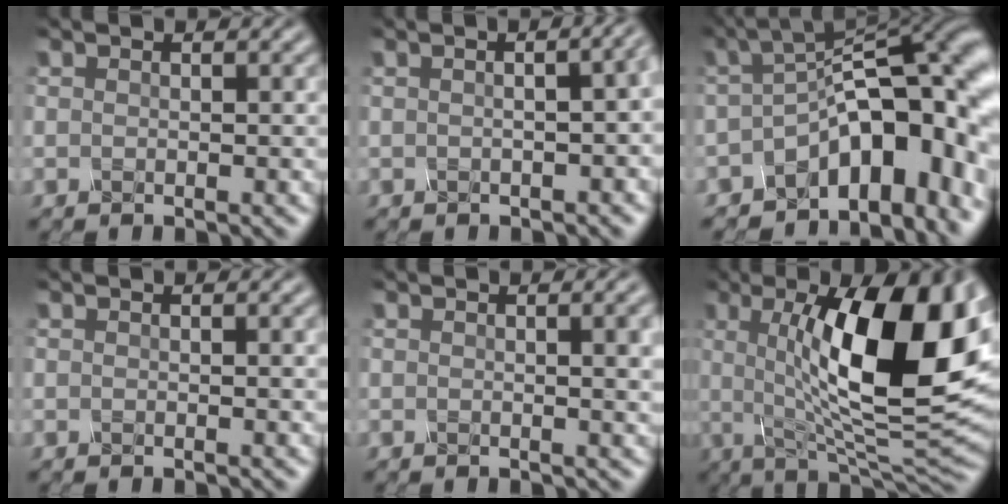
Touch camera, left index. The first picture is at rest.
{"total": 7.8, "force": [0.6, 4.1, 6.6], "torque": [-0.027, 0.030, -0.017]}
{"total": 12.6, "force": [-4.4, 6.0, 10.2], "torque": [-0.117, 0.010, -0.071]}
{"total": 0.8, "force": [0.2, 0.2, 0.8], "torque": [-0.007, 0.002, 0.001]}
{"total": 3.4, "force": [0.6, 1.1, 3.2], "torque": [-0.030, 0.007, 0.006]}
{"total": 14.8, "force": [2.4, 4.3, 13.9], "torque": [-0.190, 0.003, 0.033]}